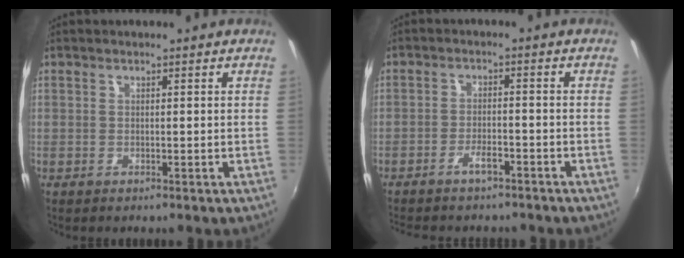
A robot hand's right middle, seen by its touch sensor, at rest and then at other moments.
{"total": 4.4, "force": [-3.6, 1.3, 2.1], "torque": [-0.055, 0.005, -0.059]}